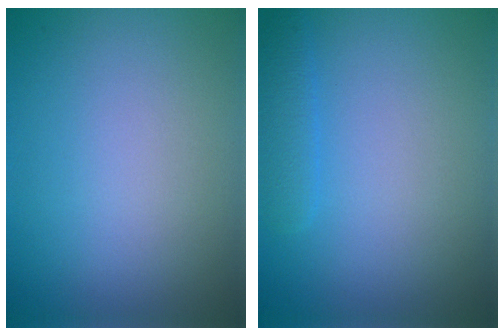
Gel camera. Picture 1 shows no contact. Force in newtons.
{"total": 1.5, "press": 1.5, "slide": 0.2}